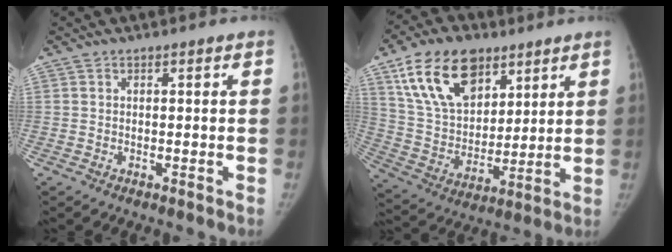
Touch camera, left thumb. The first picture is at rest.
{"total": 18.9, "force": [10.5, 11.2, 10.9], "torque": [-0.161, -0.034, 0.199]}